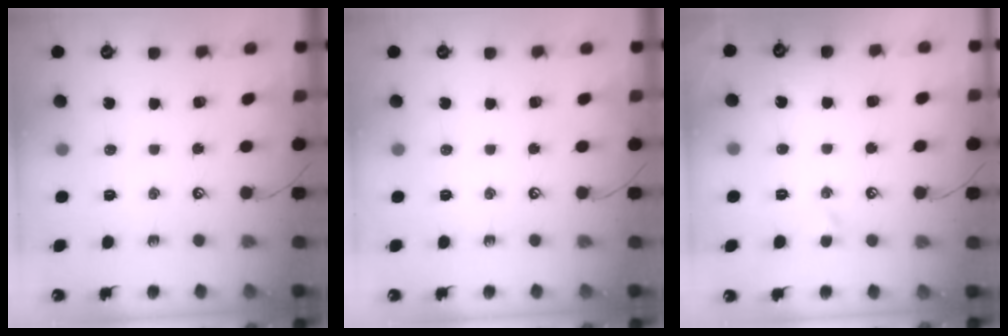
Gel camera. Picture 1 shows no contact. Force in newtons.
{"total": 0.0}
{"total": 0.0}